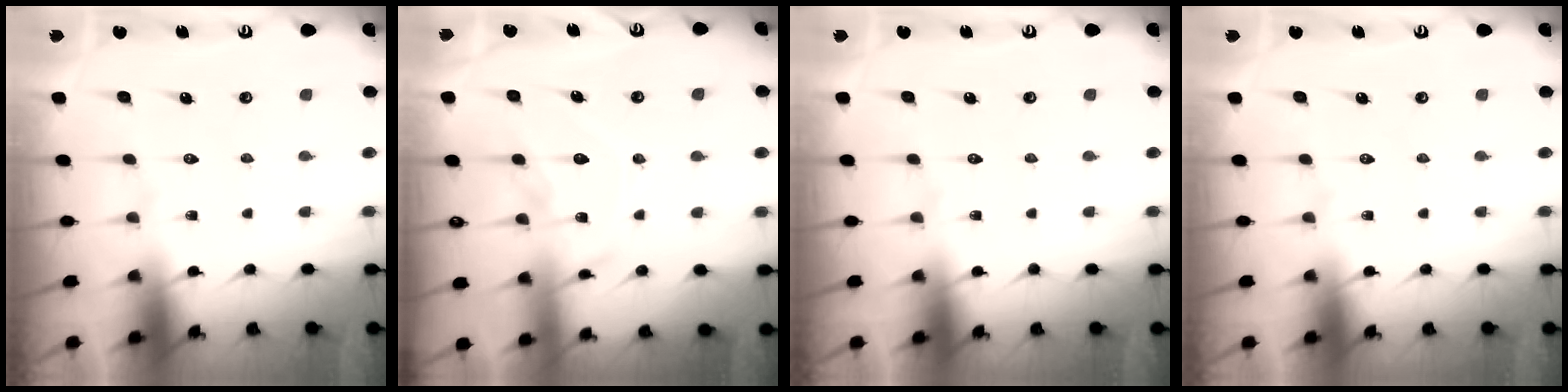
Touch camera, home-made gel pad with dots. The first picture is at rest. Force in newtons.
{"total": 12.3, "press": 12.2, "slide": 1.0}
{"total": 0.0}
{"total": 0.0}